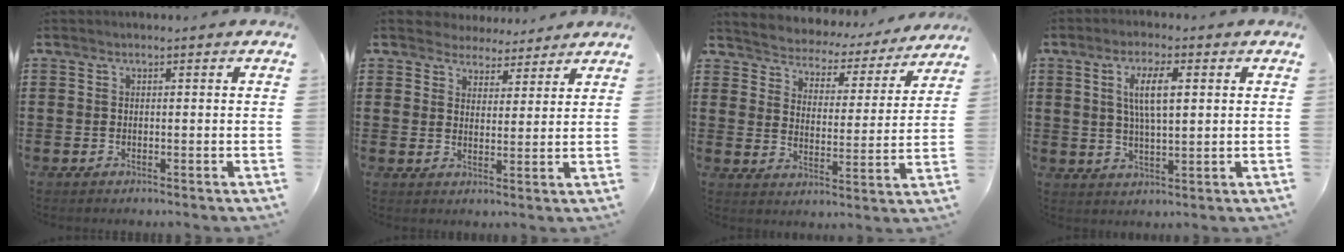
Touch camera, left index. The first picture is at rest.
{"total": 3.9, "force": [3.6, 1.3, -0.3], "torque": [-0.012, -0.008, 0.068]}
{"total": 3.2, "force": [3.1, 0.5, -0.6], "torque": [-0.014, -0.033, 0.044]}
{"total": 6.3, "force": [1.8, 2.0, 5.7], "torque": [-0.119, 0.009, 0.028]}